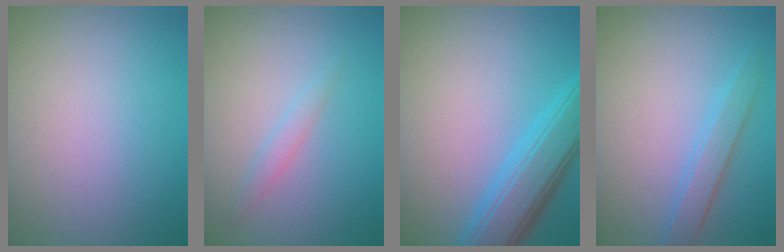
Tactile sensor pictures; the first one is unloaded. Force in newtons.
{"total": 1.1, "press": 1.1, "slide": 0.1}
{"total": 5.7, "press": 5.7, "slide": 0.1}
{"total": 2.1, "press": 2.1, "slide": 0.1}